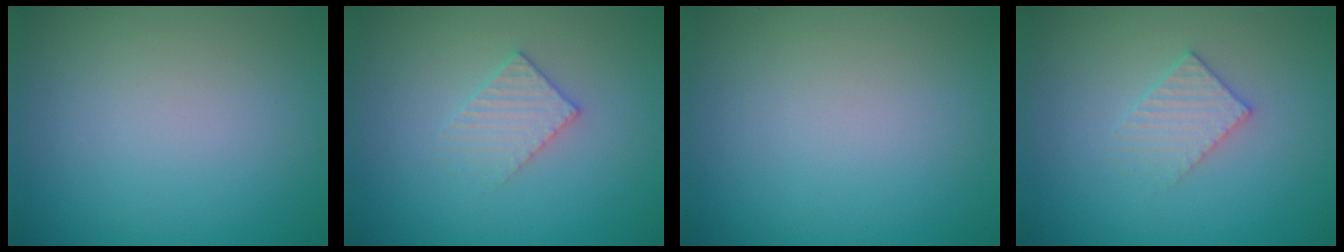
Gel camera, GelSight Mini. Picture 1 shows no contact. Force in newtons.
{"total": 2.1, "press": 2.0, "slide": 0.3}
{"total": 0.0}
{"total": 2.1, "press": 2.0, "slide": 0.3}